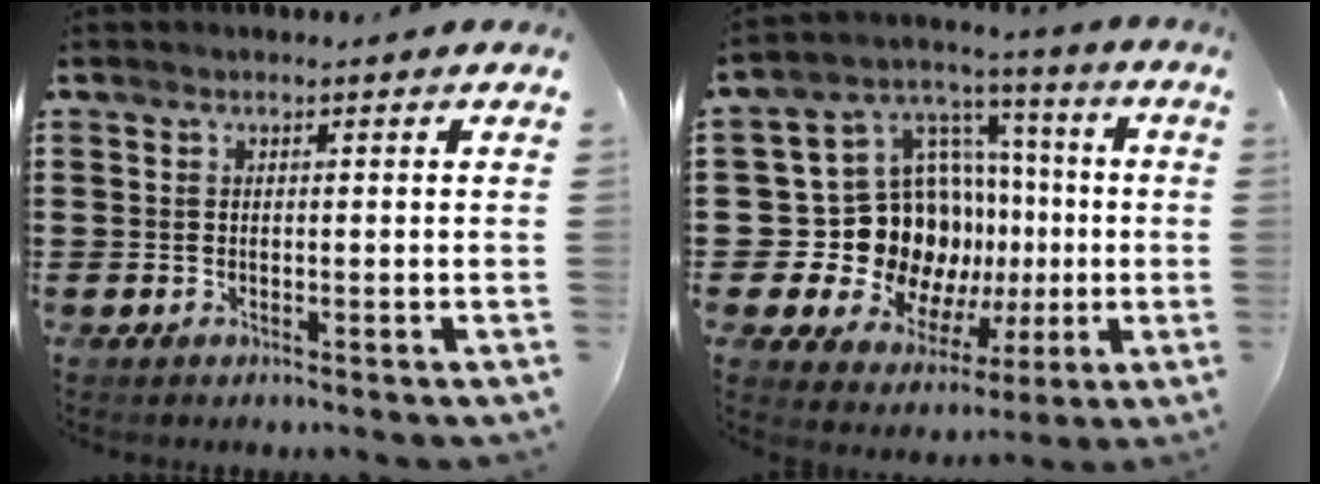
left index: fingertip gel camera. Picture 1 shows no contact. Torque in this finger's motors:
{"motor_torque": [1.91, 0.23, 0.97, 0.07]}